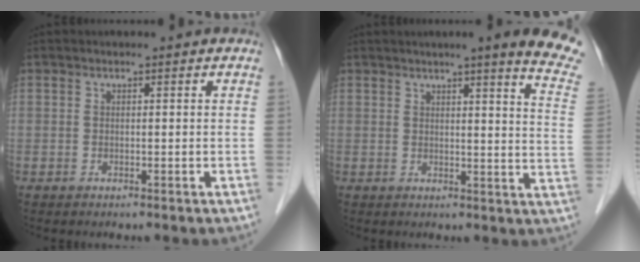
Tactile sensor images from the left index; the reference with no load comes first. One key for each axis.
{"total": 13.6, "fx": 10.8, "fy": -0.2, "fz": 8.2, "tx": -0.092, "ty": -0.043, "tz": 0.103}